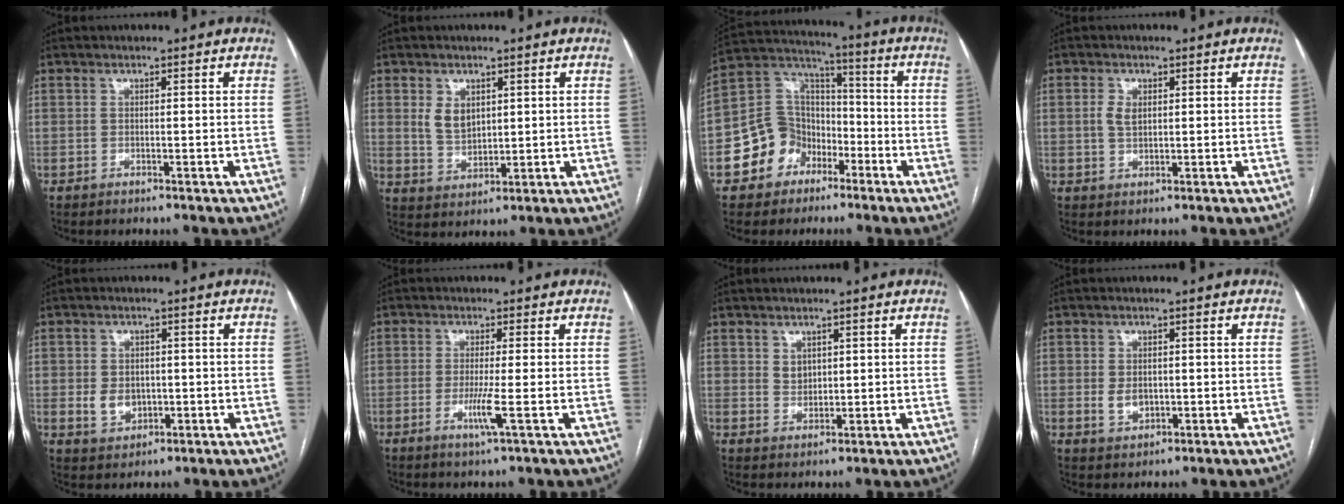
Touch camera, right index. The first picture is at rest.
{"total": 4.6, "force": [1.7, 3.1, 2.9], "torque": [-0.059, 0.002, 0.041]}
{"total": 11.2, "force": [-4.9, 9.5, 3.2], "torque": [-0.069, 0.044, -0.085]}
{"total": 2.6, "force": [0.6, 1.6, 2.0], "torque": [-0.041, 0.003, 0.012]}
{"total": 4.6, "force": [-0.5, 3.7, 2.7], "torque": [-0.045, 0.004, 0.004]}
{"total": 3.8, "force": [-1.2, -0.6, 3.6], "torque": [-0.076, -0.011, -0.025]}
{"total": 2.2, "force": [0.9, 1.7, 1.0], "torque": [-0.020, -0.001, 0.021]}
{"total": 3.1, "force": [-0.3, 2.2, 2.2], "torque": [-0.039, 0.000, 0.004]}